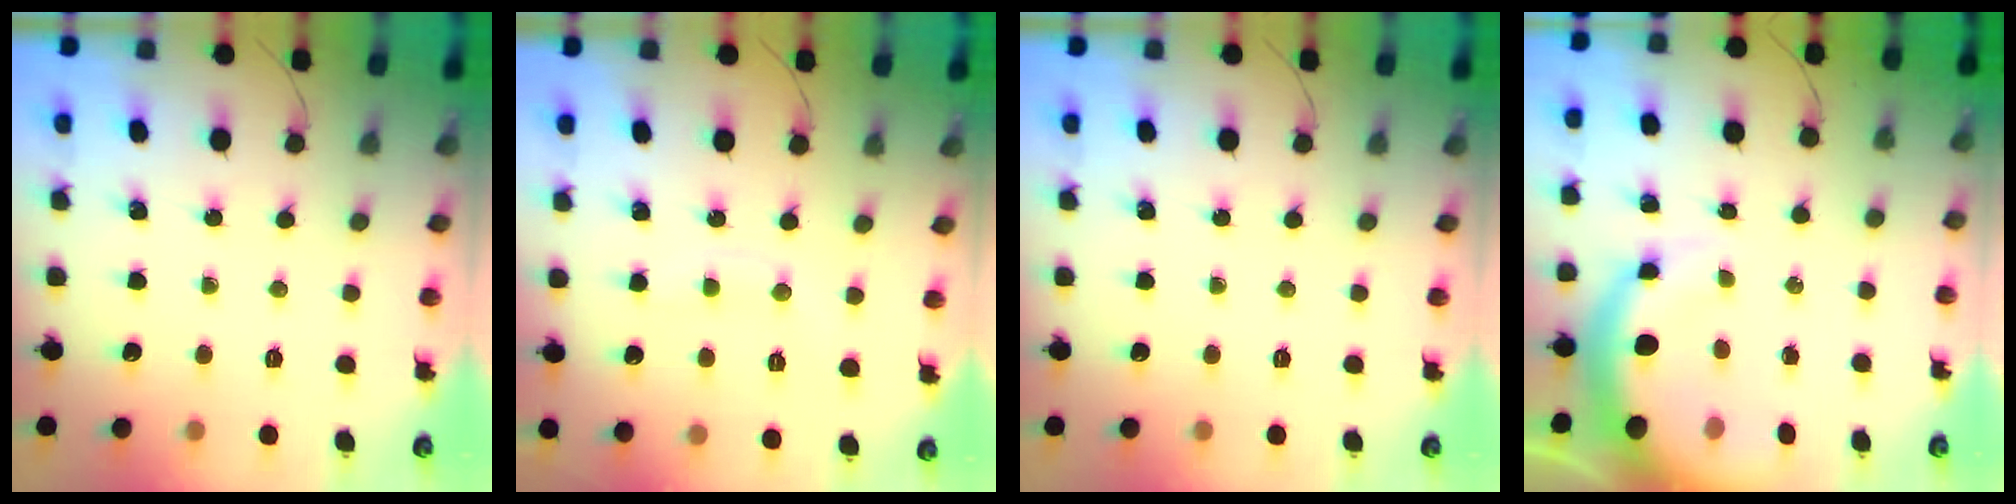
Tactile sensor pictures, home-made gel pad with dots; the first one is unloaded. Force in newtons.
{"total": 7.0, "press": 7.0, "slide": 0.8}
{"total": 0.0}
{"total": 9.2, "press": 8.8, "slide": 2.9}